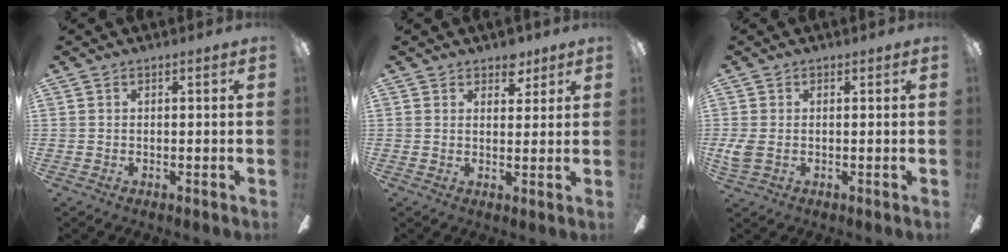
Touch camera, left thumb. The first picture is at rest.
{"total": 4.9, "force": [3.7, 2.8, 1.5], "torque": [0.002, -0.018, 0.063]}
{"total": 3.8, "force": [-0.1, 2.6, 2.7], "torque": [-0.060, -0.003, -0.007]}